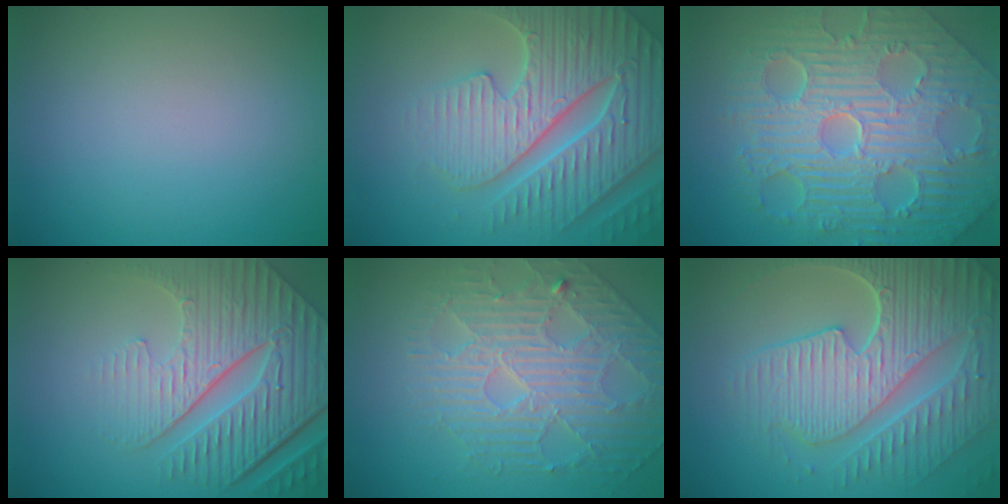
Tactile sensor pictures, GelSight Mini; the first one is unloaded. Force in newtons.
{"total": 7.6, "press": 7.4, "slide": 1.8}
{"total": 11.7, "press": 7.7, "slide": 8.8}
{"total": 8.9, "press": 6.1, "slide": 6.5}
{"total": 4.7, "press": 4.6, "slide": 0.6}
{"total": 9.2, "press": 6.6, "slide": 6.4}